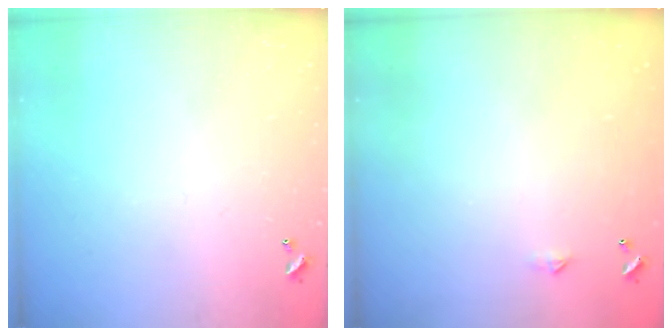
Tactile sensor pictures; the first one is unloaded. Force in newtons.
{"total": 2.3, "press": 2.3, "slide": 0.4}